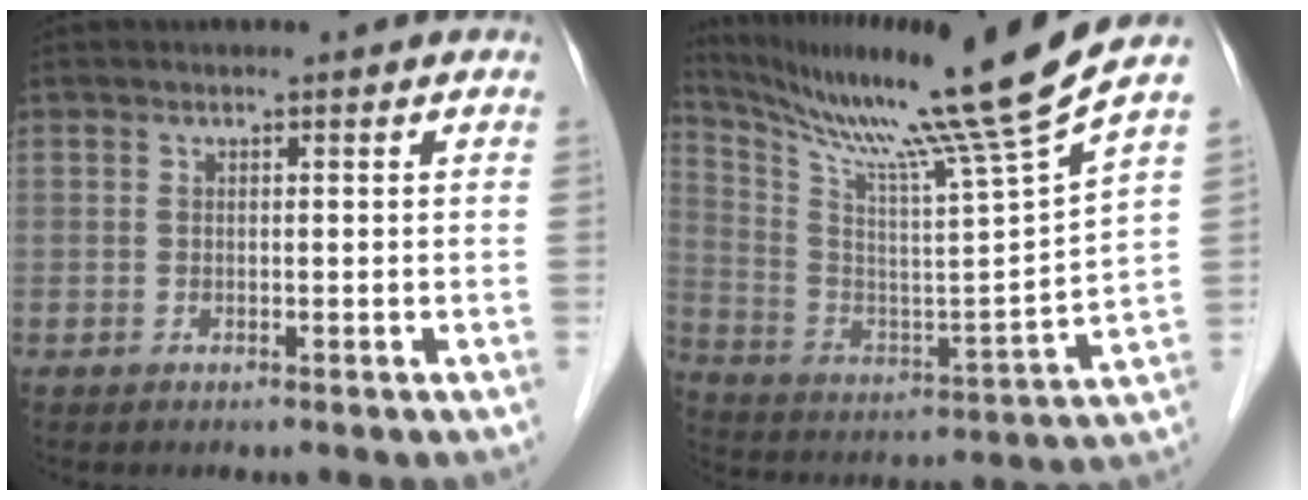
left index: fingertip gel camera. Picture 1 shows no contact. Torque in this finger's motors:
{"motor_torque": [0.16, -0.90, 0.14, 0.12]}